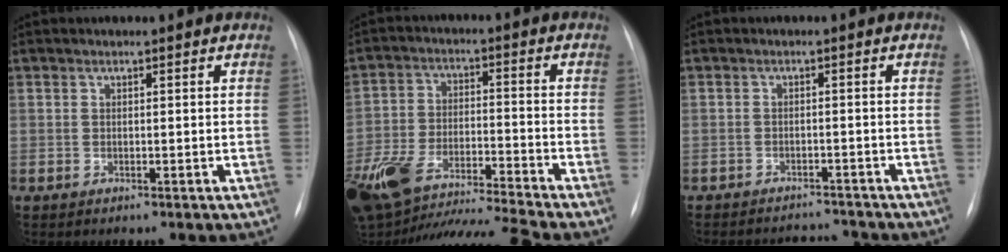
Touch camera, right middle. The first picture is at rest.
{"total": 20.2, "force": [-17.2, 1.0, 10.6], "torque": [-0.243, -0.016, -0.296]}
{"total": 4.2, "force": [-4.1, 0.3, -0.6], "torque": [0.005, 0.003, -0.060]}